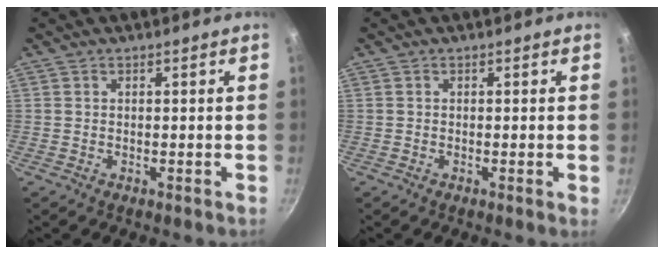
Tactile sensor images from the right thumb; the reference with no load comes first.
{"total": 0.6, "force": [-0.2, 0.0, 0.5], "torque": [-0.006, -0.002, -0.006]}